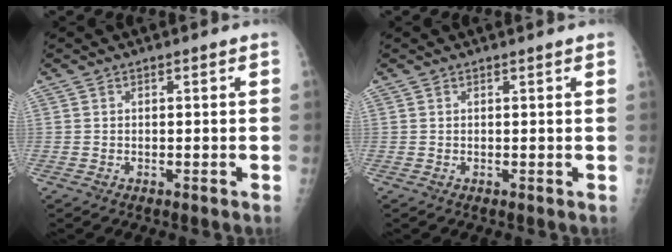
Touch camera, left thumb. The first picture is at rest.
{"total": 1.7, "force": [1.5, -0.1, 0.9], "torque": [-0.011, 0.003, 0.015]}